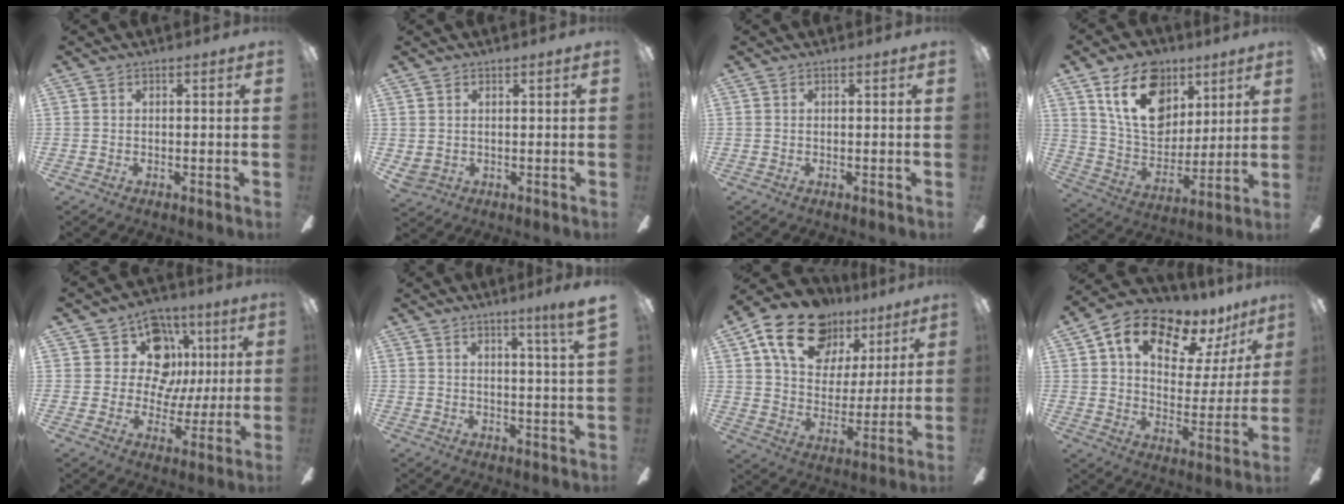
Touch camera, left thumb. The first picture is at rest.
{"total": 2.5, "force": [1.5, 2.0, 0.3], "torque": [-0.009, -0.003, 0.029]}
{"total": 0.0}
{"total": 20.2, "force": [10.3, 13.7, 10.8], "torque": [-0.166, -0.032, 0.187]}
{"total": 15.0, "force": [4.9, 12.0, 7.5], "torque": [-0.112, -0.002, 0.096]}
{"total": 4.9, "force": [3.7, -1.0, 3.0], "torque": [-0.050, -0.027, 0.059]}
{"total": 18.9, "force": [11.9, 11.8, 8.7], "torque": [-0.155, -0.059, 0.219]}
{"total": 14.3, "force": [9.8, 7.1, 7.6], "torque": [-0.136, -0.060, 0.171]}